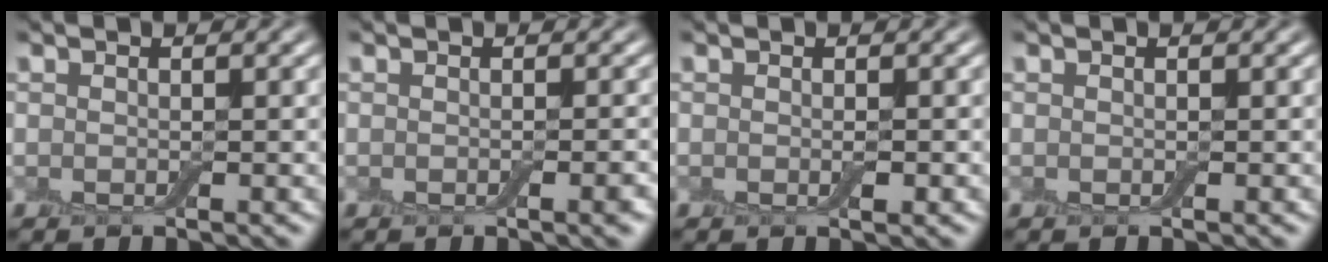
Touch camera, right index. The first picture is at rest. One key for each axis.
{"total": 1.1, "fx": -0.5, "fy": 0.1, "fz": 1.0, "tx": -0.013, "ty": -0.004, "tz": -0.006}
{"total": 0.6, "fx": -0.3, "fy": 0.2, "fz": 0.5, "tx": -0.011, "ty": -0.003, "tz": -0.002}
{"total": 0.0}